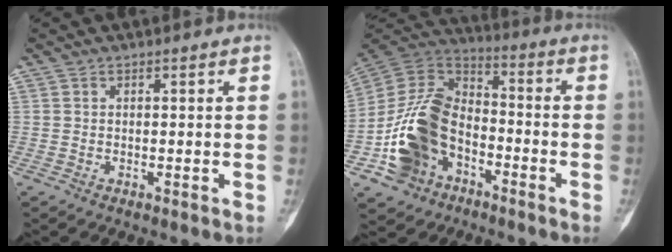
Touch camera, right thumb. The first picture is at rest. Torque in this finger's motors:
{"motor_torque": [2.58, 2.43, 1.88, -0.89, 0.41]}